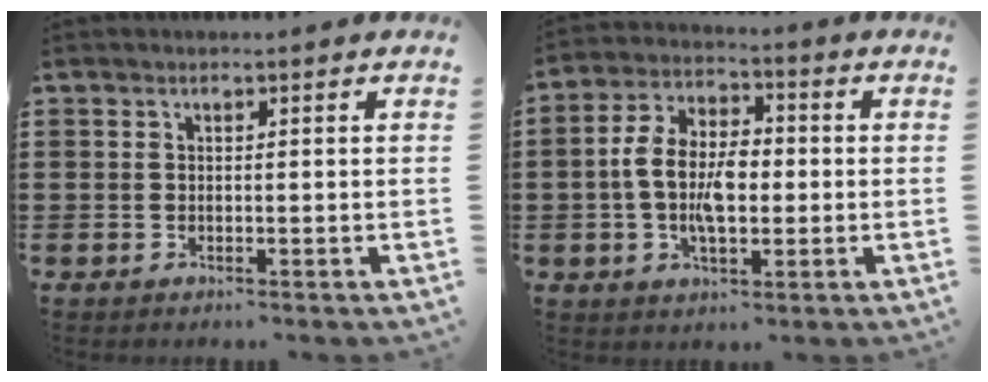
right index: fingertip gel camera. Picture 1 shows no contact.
{"total": 8.5, "force": [-0.8, 4.9, 6.9], "torque": [-0.155, 0.008, -0.022]}